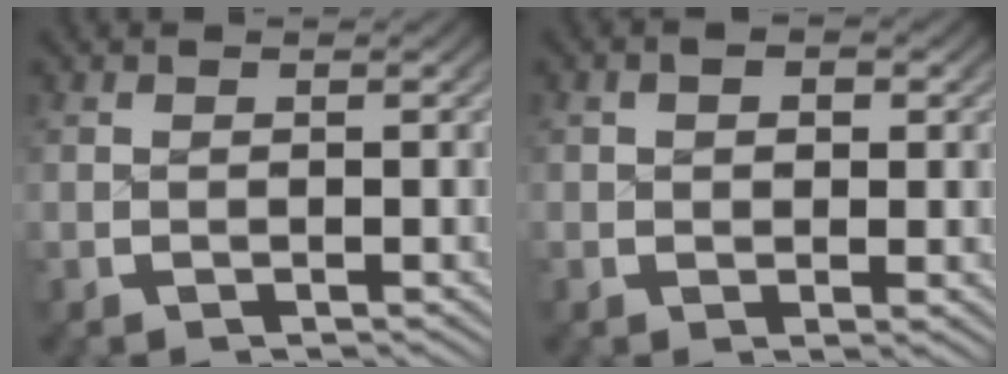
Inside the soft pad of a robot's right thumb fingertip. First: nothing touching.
{"total": 2.0, "force": [0.5, 1.4, 1.4], "torque": [-0.021, -0.005, 0.013]}